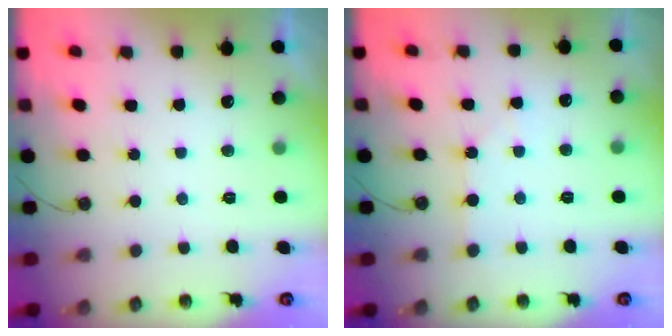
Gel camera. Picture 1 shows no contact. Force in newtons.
{"total": 0.9, "press": 0.9, "slide": 0.1}